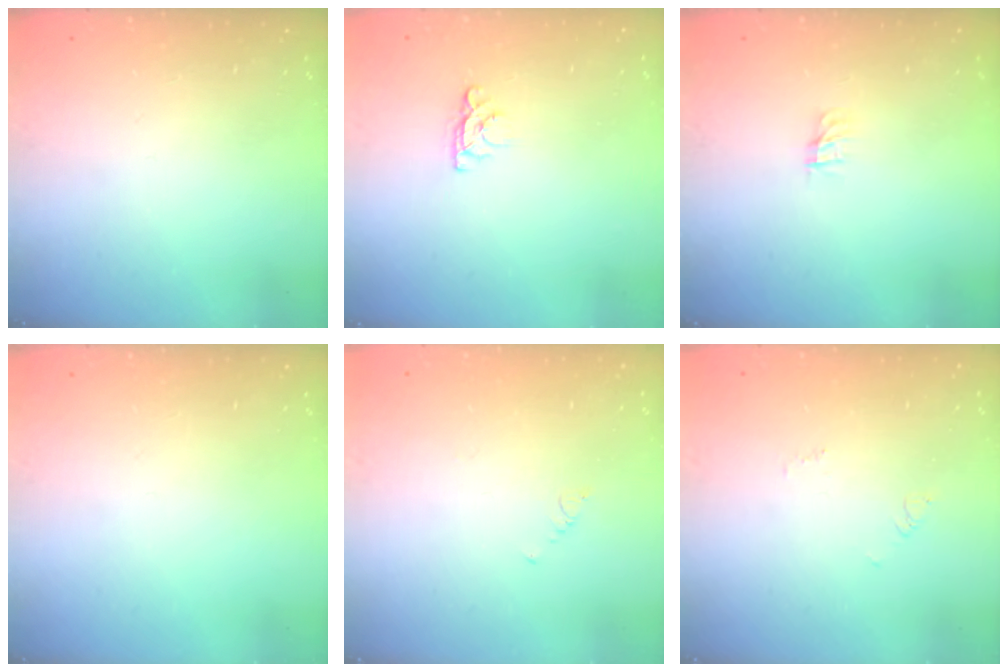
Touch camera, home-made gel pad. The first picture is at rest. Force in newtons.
{"total": 4.0, "press": 4.0, "slide": 0.5}
{"total": 0.0}
{"total": 0.0}
{"total": 0.7, "press": 0.6, "slide": 0.2}
{"total": 2.7, "press": 2.7, "slide": 0.2}